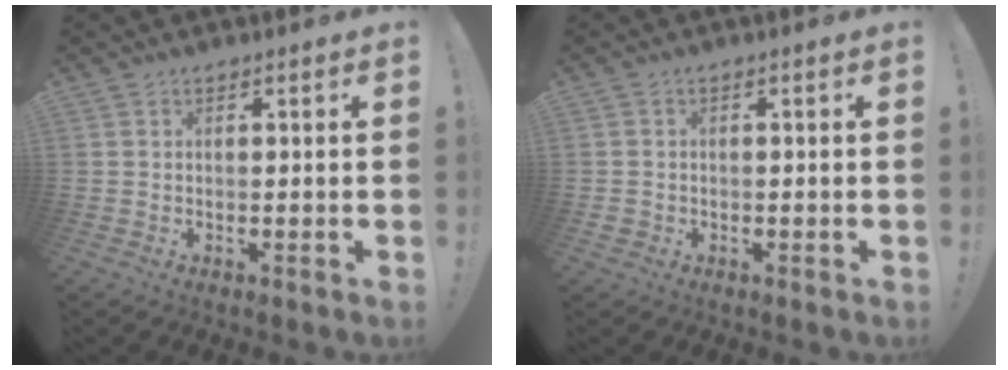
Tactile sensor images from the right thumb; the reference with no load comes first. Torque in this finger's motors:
{"motor_torque": [0.01, 0.08, 0.09, -0.04, -0.06]}